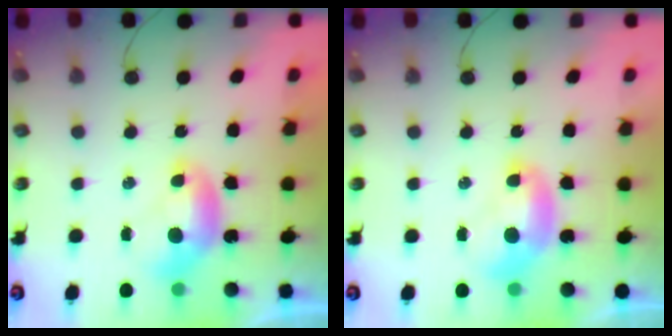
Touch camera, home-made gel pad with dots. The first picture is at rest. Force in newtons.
{"total": 1.3, "press": 1.3, "slide": 0.1}